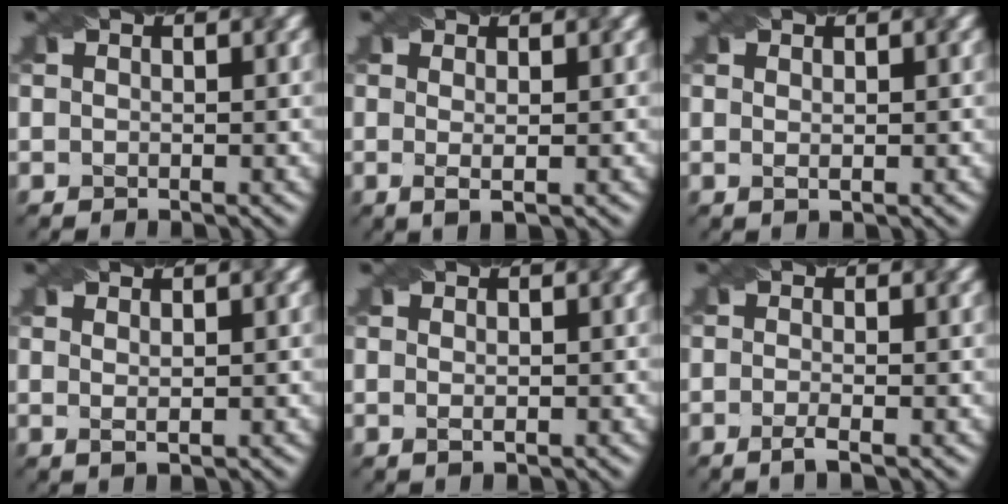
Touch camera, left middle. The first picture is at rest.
{"total": 1.7, "force": [0.0, 0.1, 1.7], "torque": [-0.029, -0.002, -0.002]}
{"total": 0.7, "force": [0.2, 0.1, 0.7], "torque": [-0.011, -0.002, 0.005]}
{"total": 1.1, "force": [0.5, 0.1, 1.0], "torque": [-0.014, -0.003, 0.009]}
{"total": 0.7, "force": [-0.1, 0.1, 0.6], "torque": [-0.011, -0.001, 0.000]}
{"total": 1.7, "force": [-1.1, 0.0, 1.4], "torque": [-0.031, -0.002, -0.022]}